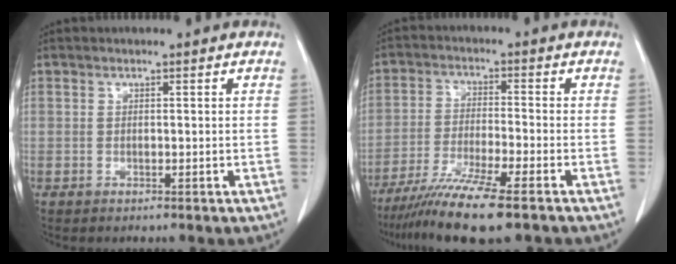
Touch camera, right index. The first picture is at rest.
{"total": 11.0, "force": [-8.0, -0.3, 7.4], "torque": [-0.131, -0.030, -0.136]}